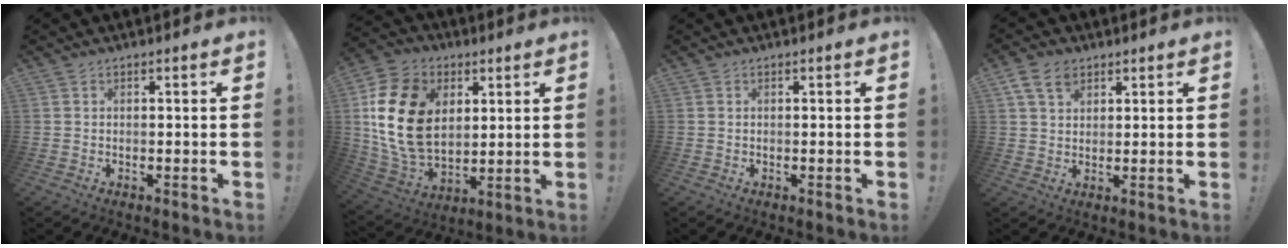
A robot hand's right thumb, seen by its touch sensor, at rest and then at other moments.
{"total": 21.5, "force": [4.5, 15.7, 13.9], "torque": [-0.266, -0.015, 0.088]}
{"total": 0.0}
{"total": 7.0, "force": [3.8, 4.7, 3.6], "torque": [-0.063, -0.006, 0.074]}